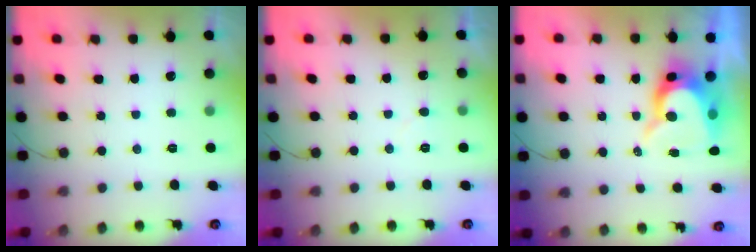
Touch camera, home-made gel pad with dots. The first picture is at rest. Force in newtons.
{"total": 3.8, "press": 3.8, "slide": 0.2}
{"total": 9.4, "press": 9.4, "slide": 0.9}